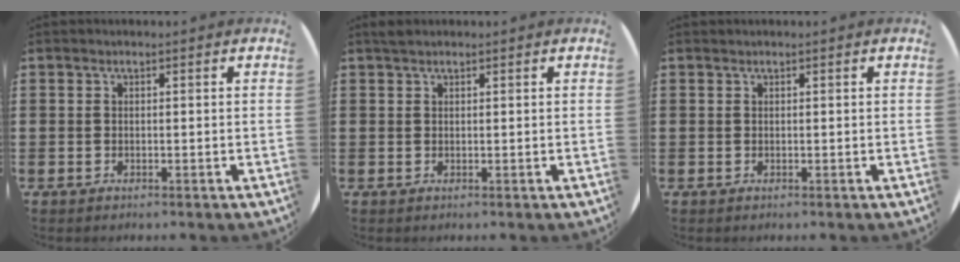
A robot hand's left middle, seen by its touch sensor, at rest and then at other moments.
{"total": 0.9, "force": [0.8, 0.3, 0.2], "torque": [-0.005, 0.004, 0.015]}
{"total": 0.0}